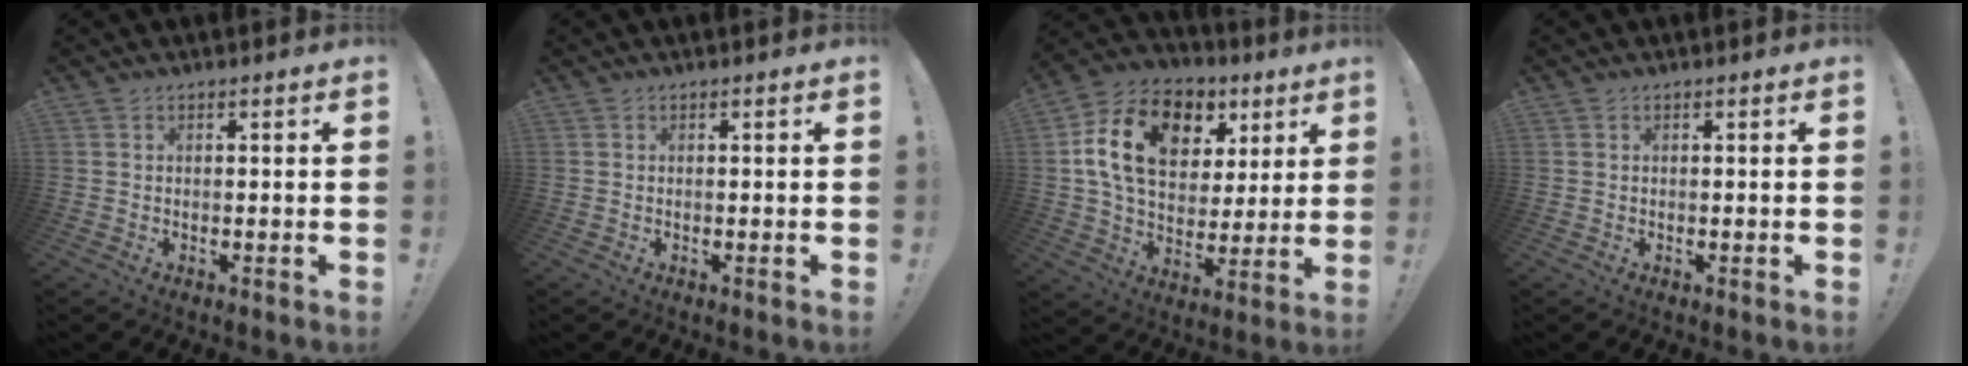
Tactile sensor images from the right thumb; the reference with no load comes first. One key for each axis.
{"total": 0.0}
{"total": 18.9, "fx": 7.0, "fy": 13.1, "fz": 11.6, "tx": -0.198, "ty": -0.013, "tz": 0.129}
{"total": 0.0}